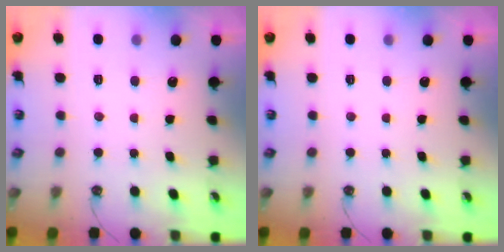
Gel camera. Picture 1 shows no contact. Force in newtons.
{"total": 0.0}